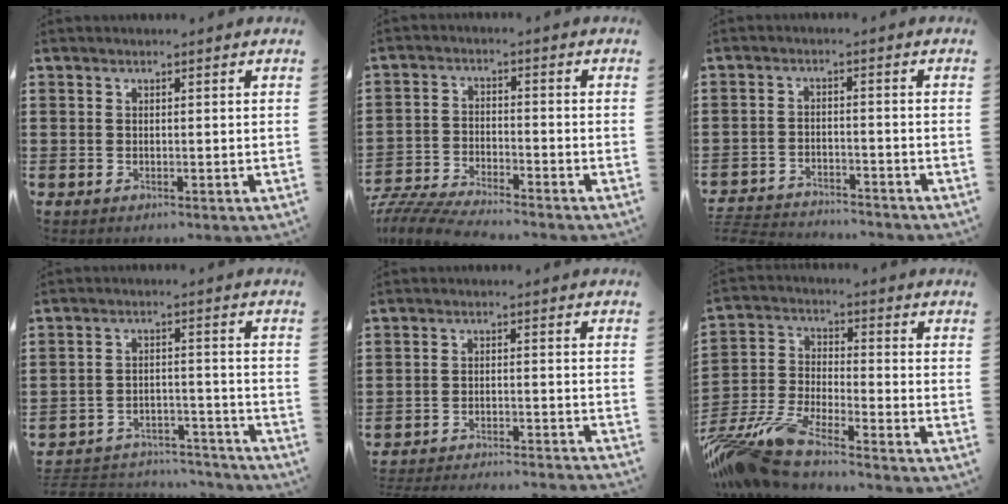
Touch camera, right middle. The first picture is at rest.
{"total": 6.0, "force": [-5.9, 0.2, 1.4], "torque": [-0.040, -0.005, -0.118]}
{"total": 3.6, "force": [-3.6, 0.3, 0.3], "torque": [-0.018, -0.004, -0.078]}
{"total": 4.5, "force": [-4.4, 0.9, 0.6], "torque": [-0.023, 0.002, -0.093]}
{"total": 3.7, "force": [-3.6, -0.3, 0.6], "torque": [-0.014, -0.005, -0.075]}
{"total": 9.8, "force": [-9.1, 0.7, 3.8], "torque": [-0.099, -0.005, -0.187]}